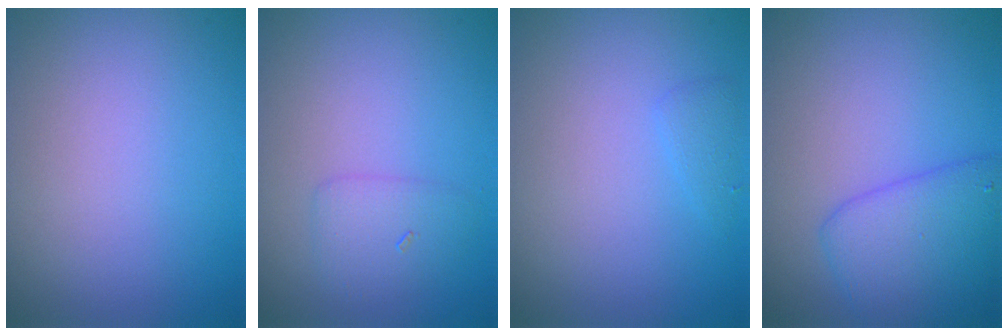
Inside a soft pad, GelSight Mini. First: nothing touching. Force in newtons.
{"total": 1.8, "press": 1.8, "slide": 0.1}
{"total": 0.9, "press": 0.9, "slide": 0.1}
{"total": 4.4, "press": 4.3, "slide": 0.3}